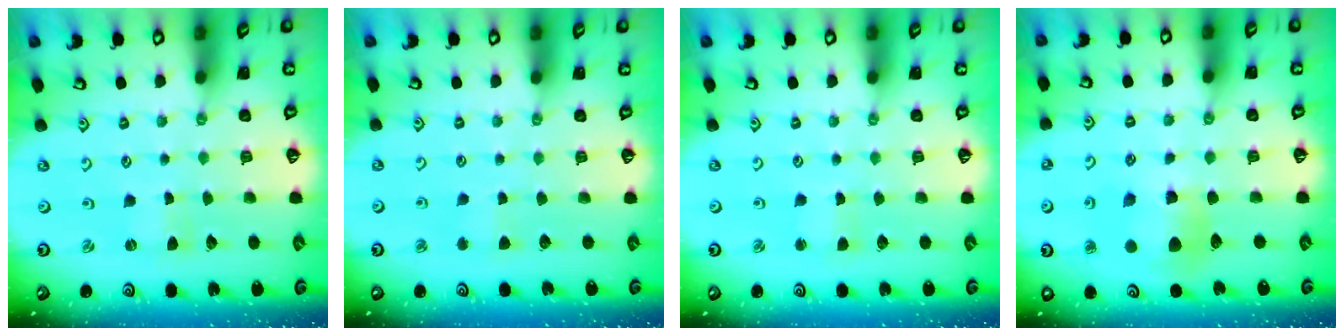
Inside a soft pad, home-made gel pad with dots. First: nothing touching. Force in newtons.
{"total": 2.3, "press": 2.3, "slide": 0.4}
{"total": 2.8, "press": 2.8, "slide": 0.2}
{"total": 9.7, "press": 9.6, "slide": 1.0}